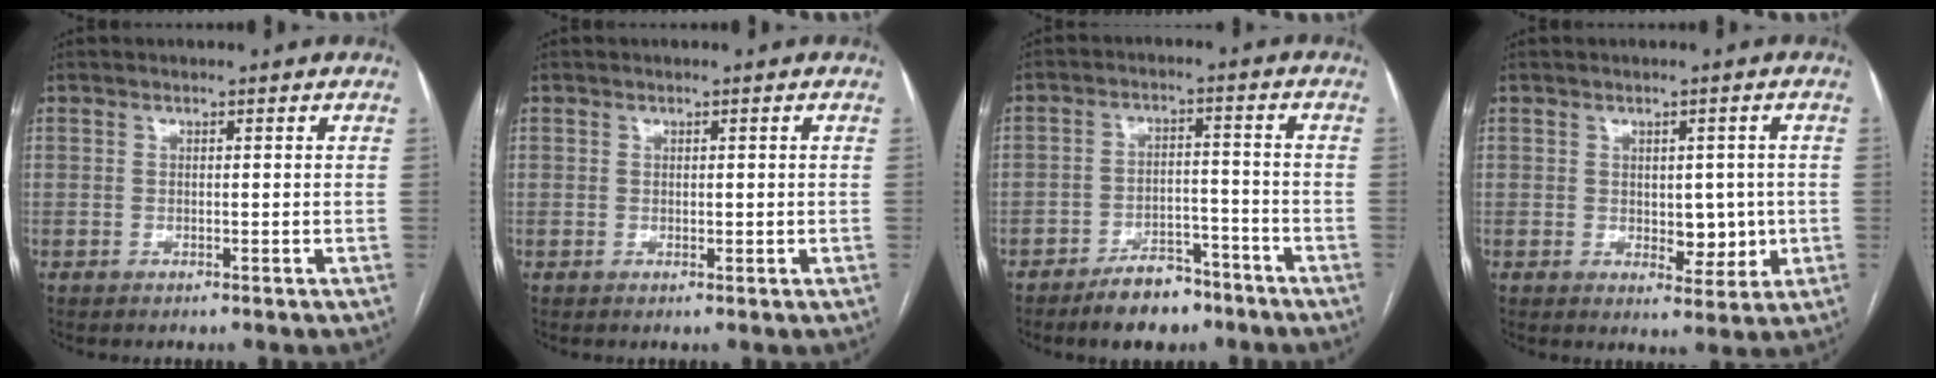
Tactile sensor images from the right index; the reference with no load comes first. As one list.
[{"total": 0.9, "force": [0.2, 0.7, 0.6], "torque": [-0.009, -0.002, 0.005]}, {"total": 7.5, "force": [-5.6, 3.4, 3.5], "torque": [-0.057, 0.007, -0.089]}, {"total": 5.4, "force": [-0.1, 3.1, 4.4], "torque": [-0.052, 0.000, 0.009]}]